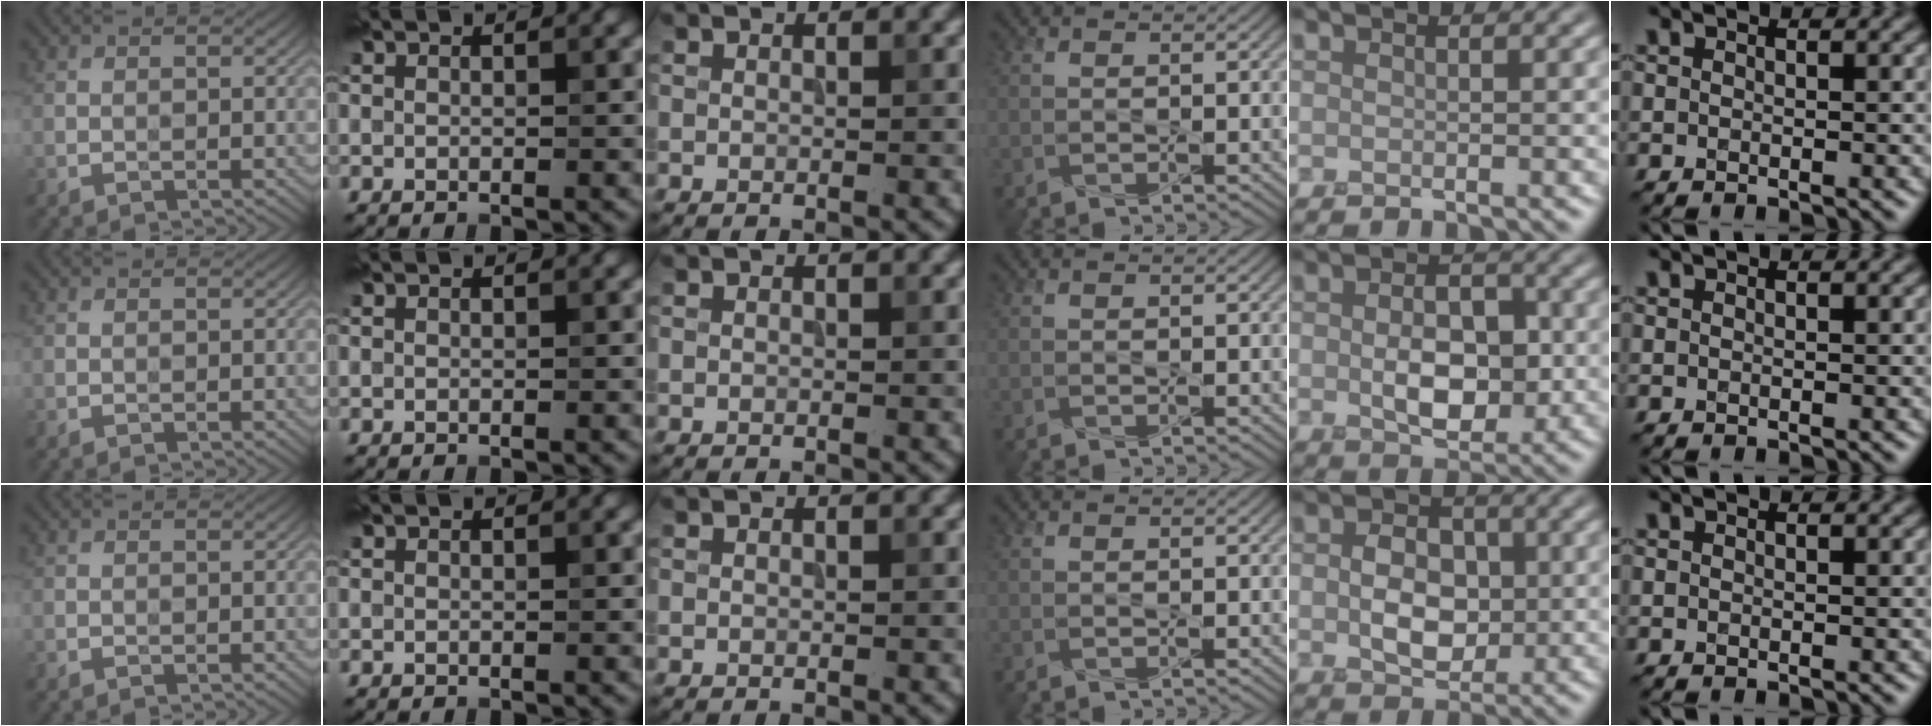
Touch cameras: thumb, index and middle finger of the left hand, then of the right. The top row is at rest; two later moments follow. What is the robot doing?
{"motion": "press", "object": "joystick"}